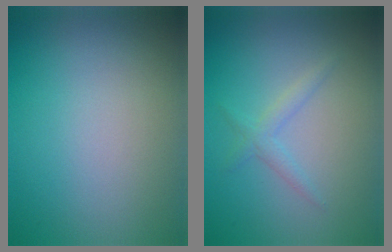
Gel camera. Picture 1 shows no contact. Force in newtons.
{"total": 1.4, "press": 1.4, "slide": 0.0}